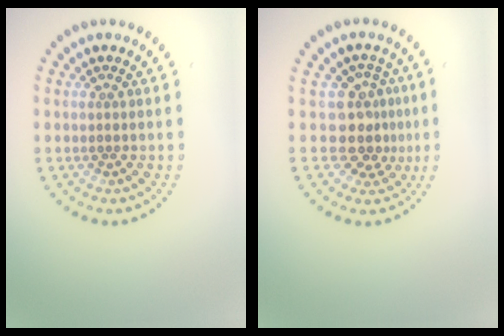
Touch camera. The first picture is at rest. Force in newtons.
{"total": 3.3, "press": 2.5, "slide": 2.1}